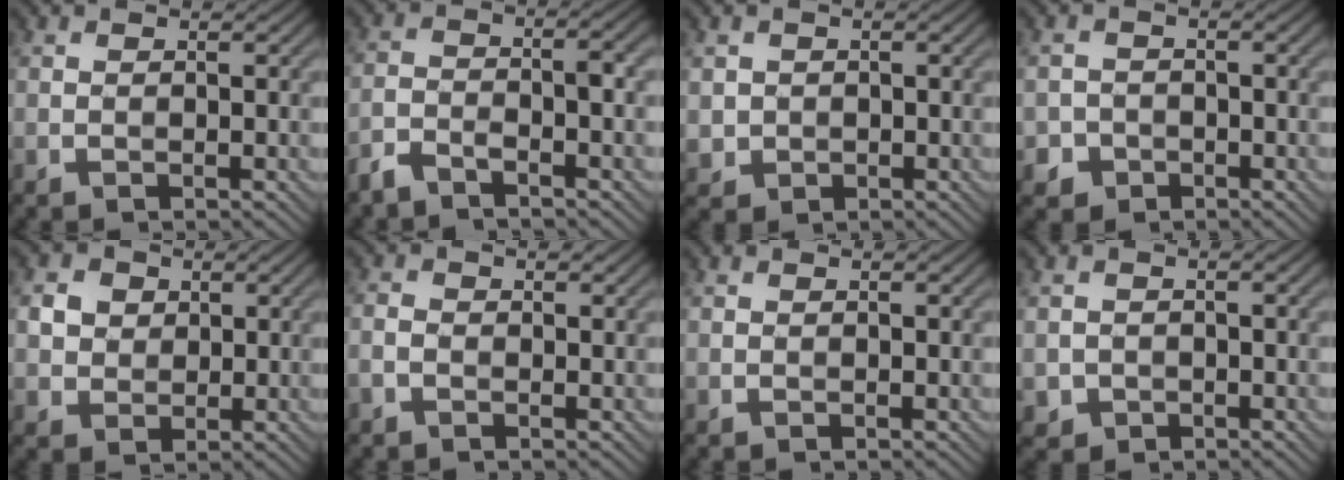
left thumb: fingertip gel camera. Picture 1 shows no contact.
{"total": 4.5, "force": [-3.2, 1.0, 2.9], "torque": [-0.060, -0.002, -0.072]}
{"total": 2.0, "force": [0.0, 2.0, 0.3], "torque": [-0.013, -0.009, 0.002]}
{"total": 2.6, "force": [-1.4, 2.2, 0.4], "torque": [0.001, -0.001, -0.029]}
{"total": 4.0, "force": [0.9, 3.6, 1.5], "torque": [-0.048, -0.003, 0.014]}
{"total": 2.0, "force": [-0.6, 1.2, 1.5], "torque": [-0.034, 0.004, -0.018]}
{"total": 0.0}
{"total": 1.8, "force": [-0.8, 1.6, 0.3], "torque": [-0.002, -0.008, -0.015]}